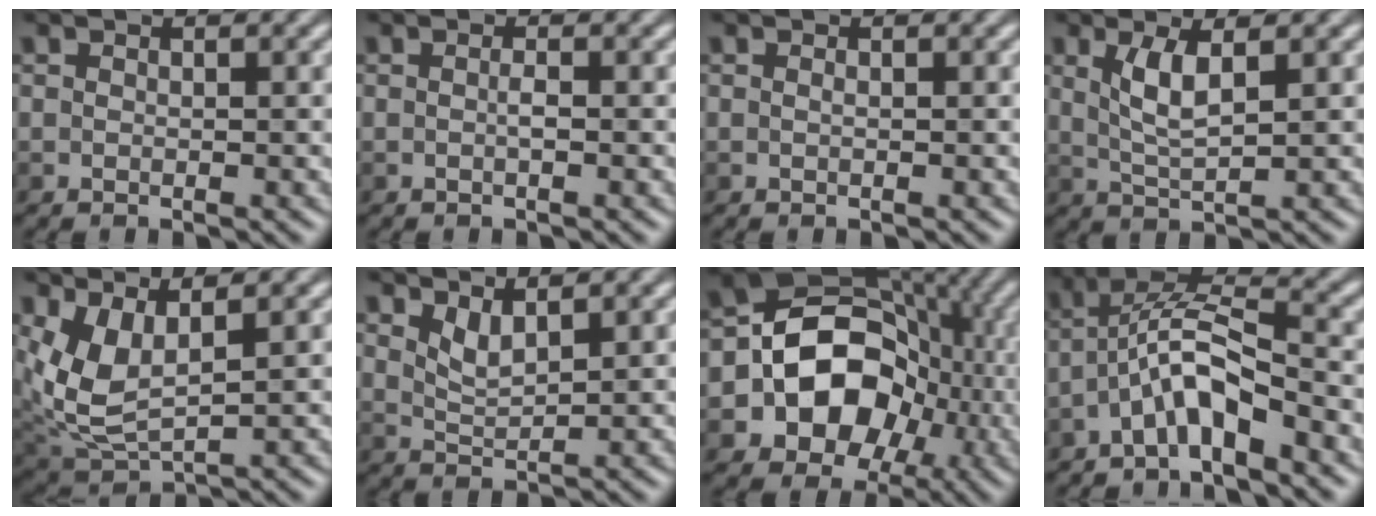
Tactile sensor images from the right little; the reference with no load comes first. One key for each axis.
{"total": 0.6, "fx": -0.2, "fy": -0.1, "fz": 0.5, "tx": -0.011, "ty": 0.002, "tz": -0.001}
{"total": 0.0}
{"total": 2.8, "fx": 1.1, "fy": 0.7, "fz": 2.5, "tx": -0.057, "ty": 0.002, "tz": 0.028}
{"total": 4.6, "fx": 1.3, "fy": 2.3, "fz": 3.8, "tx": -0.092, "ty": -0.009, "tz": 0.038}
{"total": 1.7, "fx": 1.3, "fy": 0.4, "fz": 1.0, "tx": -0.024, "ty": -0.005, "tz": 0.035}
{"total": 12.9, "fx": -1.9, "fy": 10.3, "fz": 7.5, "tx": -0.110, "ty": -0.001, "tz": -0.055}
{"total": 5.0, "fx": -3.1, "fy": 1.0, "fz": 3.8, "tx": -0.077, "ty": 0.017, "tz": -0.059}